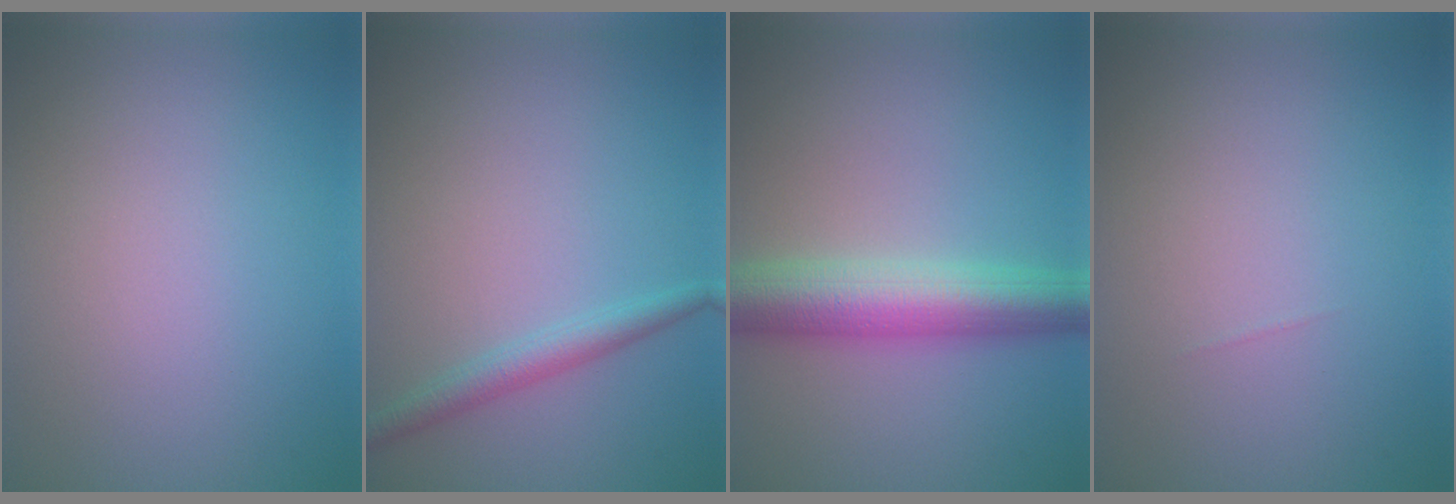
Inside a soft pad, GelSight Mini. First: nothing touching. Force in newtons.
{"total": 2.1, "press": 2.1, "slide": 0.1}
{"total": 7.1, "press": 7.1, "slide": 0.2}
{"total": 0.0}